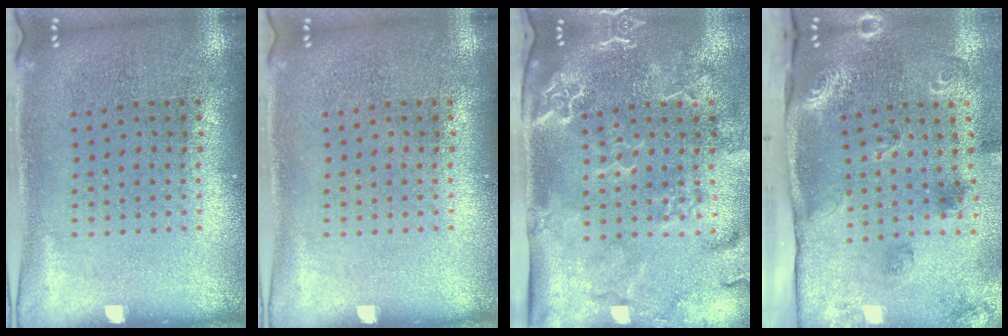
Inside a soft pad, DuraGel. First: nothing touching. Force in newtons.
{"total": 0.0}
{"total": 2.9, "press": 2.4, "slide": 1.6}
{"total": 2.3, "press": 1.8, "slide": 1.5}